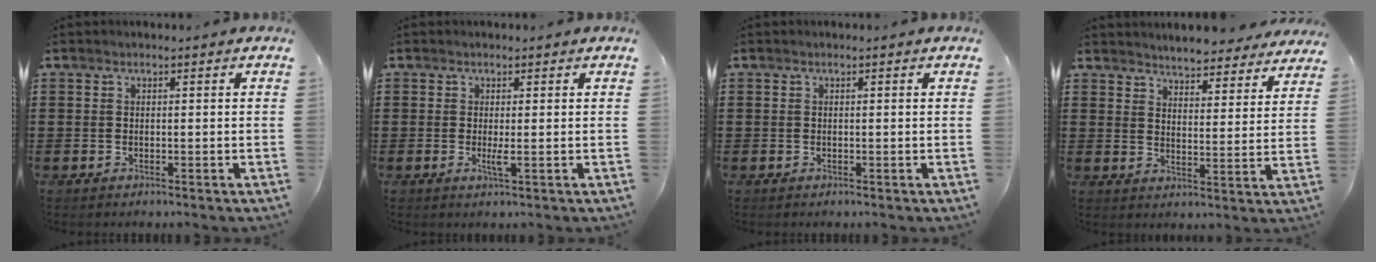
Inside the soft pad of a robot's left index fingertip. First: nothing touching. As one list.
[{"total": 1.8, "force": [-0.1, 0.1, 1.8], "torque": [-0.040, -0.007, -0.003]}, {"total": 0.0}, {"total": 4.5, "force": [4.5, -0.3, 0.0], "torque": [-0.015, -0.033, 0.078]}]